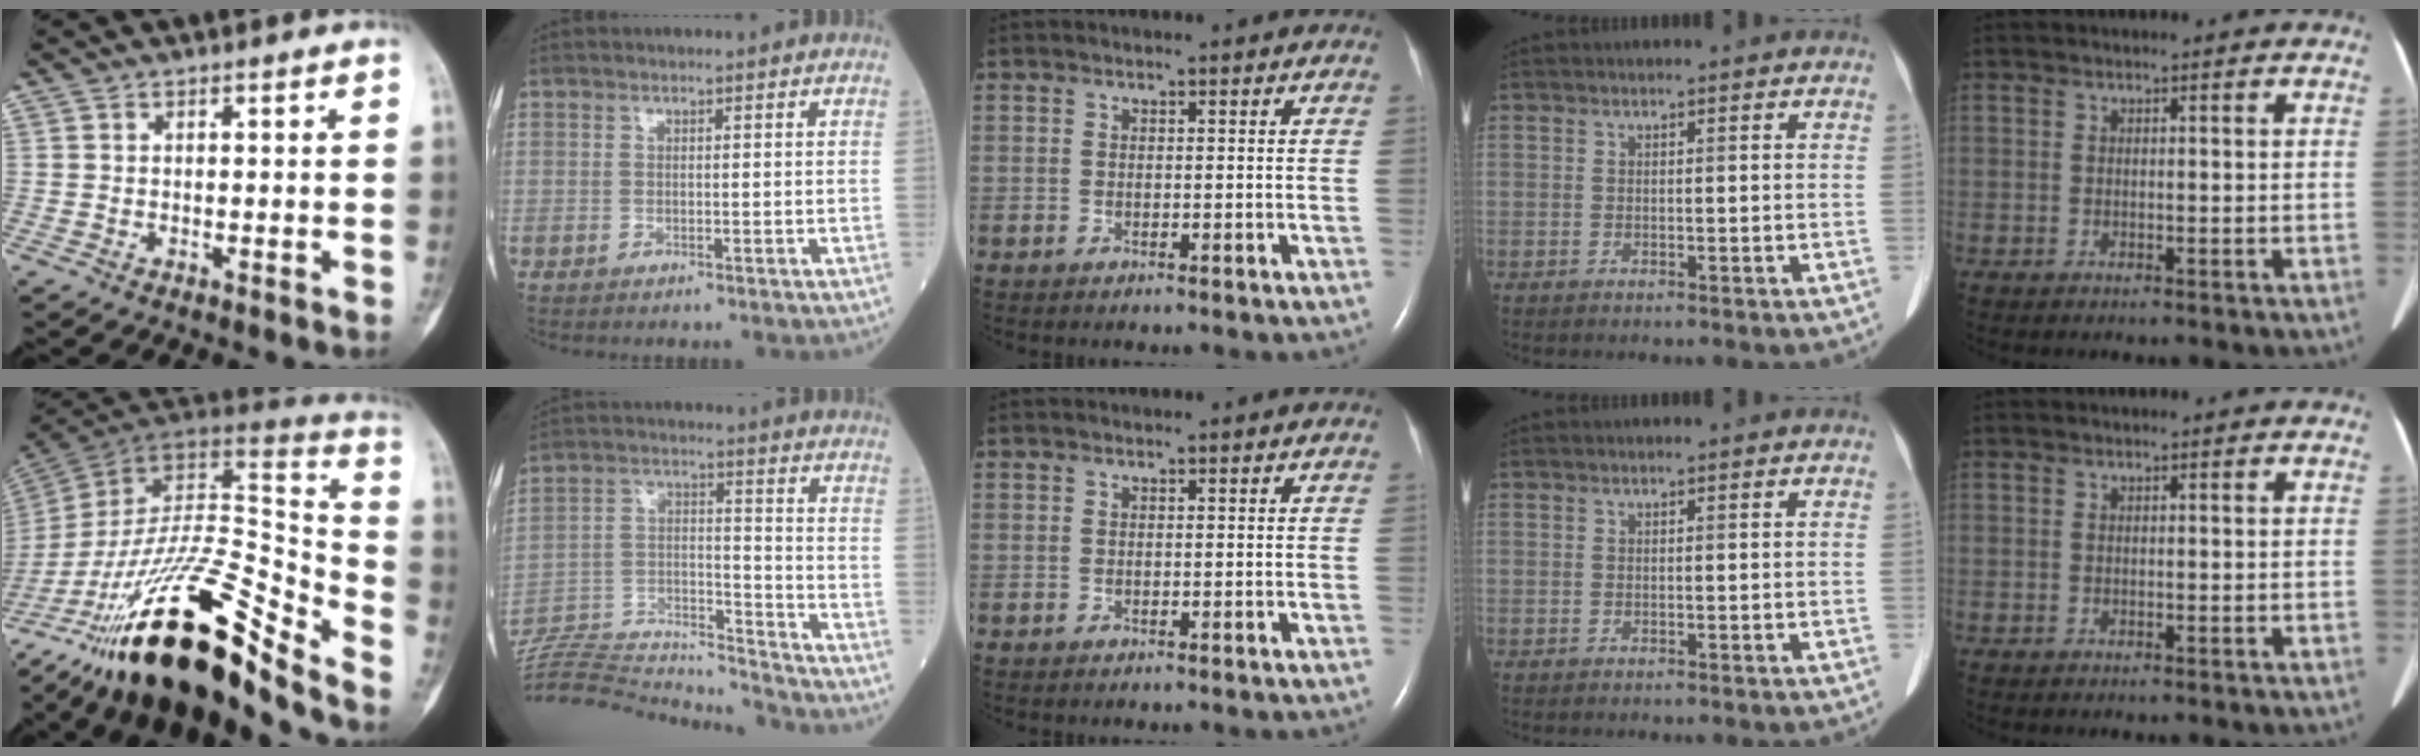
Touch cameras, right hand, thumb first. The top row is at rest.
{"thumb": {"total": 31.6, "force": [-20.9, 8.8, 22.0], "torque": [-0.321, 0.074, -0.343]}, "index": {"total": 21.7, "force": [-21.1, 2.2, 4.8], "torque": [-0.121, 0.013, -0.338]}}